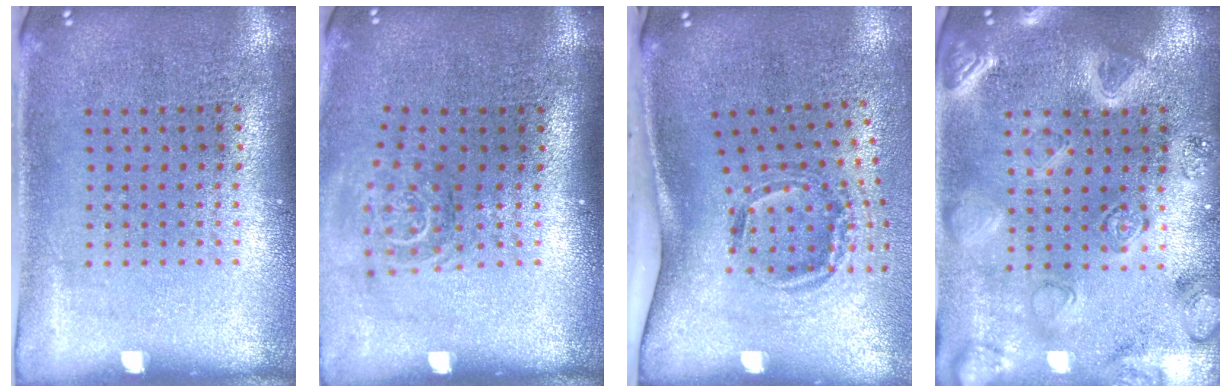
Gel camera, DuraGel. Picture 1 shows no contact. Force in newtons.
{"total": 1.7, "press": 1.1, "slide": 1.3}
{"total": 2.0, "press": 1.2, "slide": 1.6}
{"total": 3.0, "press": 2.9, "slide": 0.8}